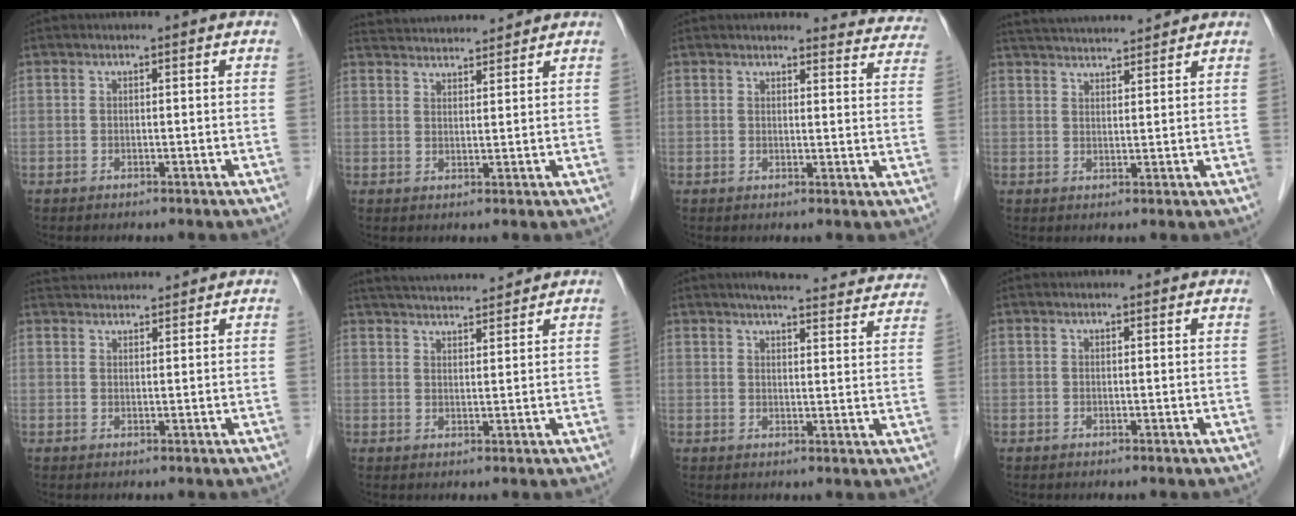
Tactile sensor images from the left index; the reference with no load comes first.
{"total": 9.0, "force": [8.7, 0.9, 1.8], "torque": [-0.034, 0.031, 0.131]}
{"total": 9.7, "force": [9.5, 1.9, 0.5], "torque": [0.034, -0.036, 0.070]}
{"total": 10.6, "force": [10.1, 0.8, 3.2], "torque": [-0.058, 0.028, 0.154]}
{"total": 7.0, "force": [6.9, 0.8, 1.2], "torque": [-0.020, 0.037, 0.100]}
{"total": 11.8, "force": [11.2, 1.3, 3.7], "torque": [-0.065, 0.029, 0.167]}
{"total": 20.9, "force": [19.3, 3.4, 7.4], "torque": [-0.080, -0.012, 0.219]}
{"total": 2.7, "force": [2.6, 0.4, 0.6], "torque": [-0.012, 0.015, 0.025]}